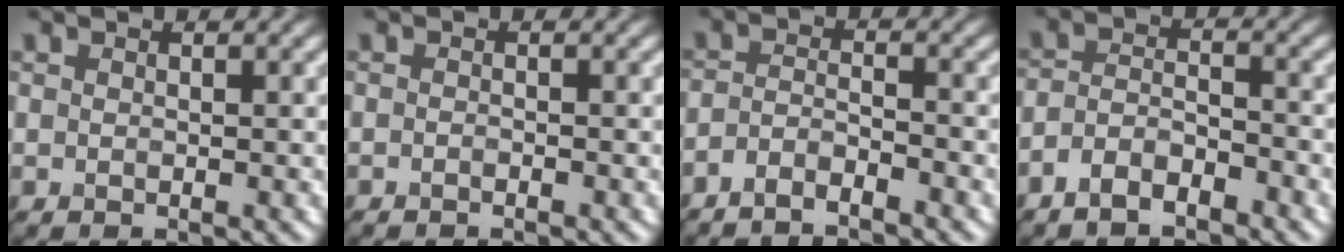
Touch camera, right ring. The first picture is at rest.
{"total": 0.5, "force": [-0.5, 0.1, 0.2], "torque": [-0.001, 0.000, -0.009]}
{"total": 2.4, "force": [-2.1, 0.4, 1.0], "torque": [-0.019, -0.002, -0.046]}
{"total": 3.3, "force": [-2.5, 1.1, 1.8], "torque": [-0.036, 0.005, -0.055]}